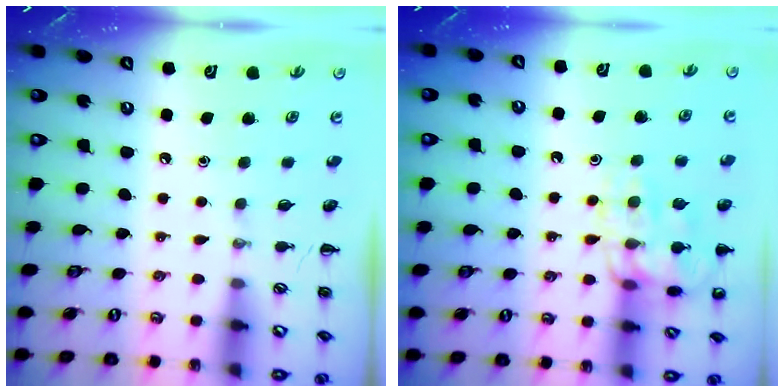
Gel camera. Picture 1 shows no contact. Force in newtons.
{"total": 13.7, "press": 13.7, "slide": 1.2}